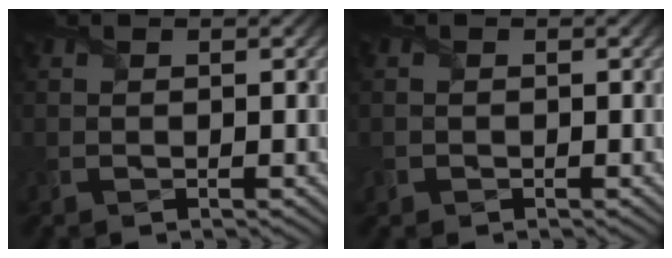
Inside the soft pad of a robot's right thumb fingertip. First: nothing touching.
{"total": 0.7, "force": [-0.4, 0.6, -0.1], "torque": [0.004, -0.003, -0.008]}